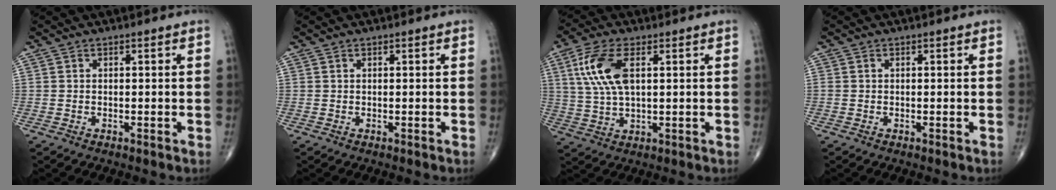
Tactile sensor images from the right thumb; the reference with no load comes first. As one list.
[{"total": 0.0}, {"total": 10.1, "force": [2.9, 4.6, 8.6], "torque": [-0.190, 0.001, 0.059]}, {"total": 0.0}]